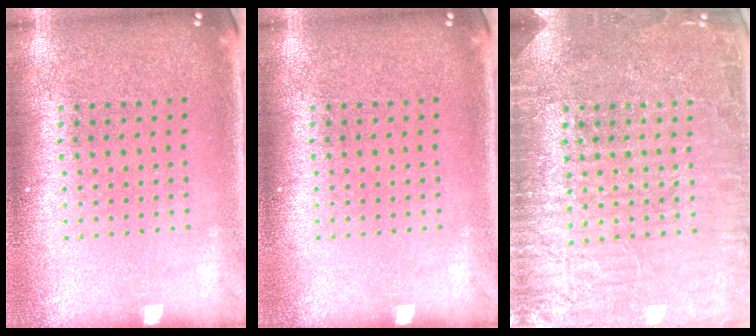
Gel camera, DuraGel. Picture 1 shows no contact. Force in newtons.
{"total": 0.0}
{"total": 7.1, "press": 7.1, "slide": 1.0}